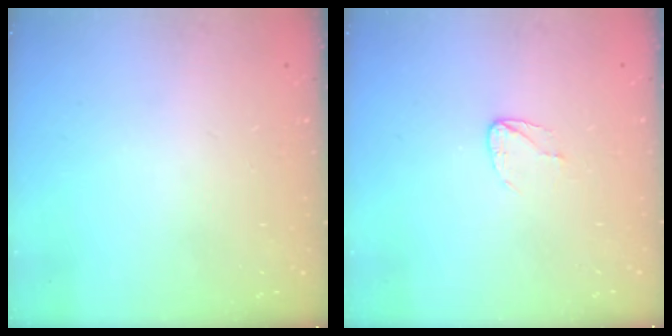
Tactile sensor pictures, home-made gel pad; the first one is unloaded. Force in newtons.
{"total": 3.6, "press": 3.6, "slide": 0.3}